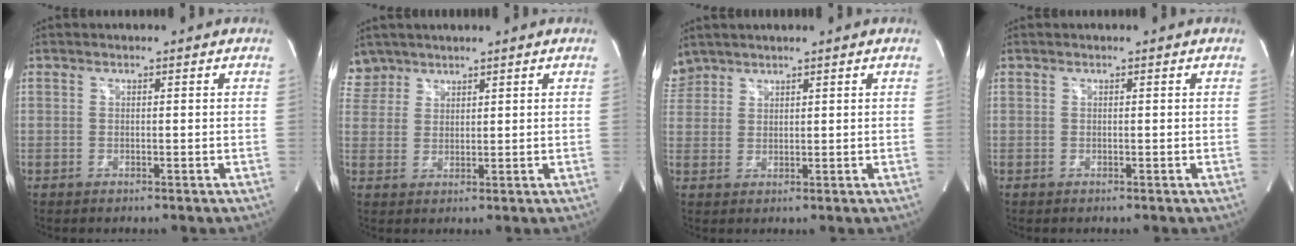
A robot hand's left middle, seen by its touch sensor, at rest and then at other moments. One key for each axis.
{"total": 3.9, "fx": 3.3, "fy": 2.0, "fz": -0.5, "tx": 0.015, "ty": 0.008, "tz": 0.067}
{"total": 3.8, "fx": 3.4, "fy": 1.8, "fz": 0.0, "tx": -0.003, "ty": 0.017, "tz": 0.074}
{"total": 0.0}